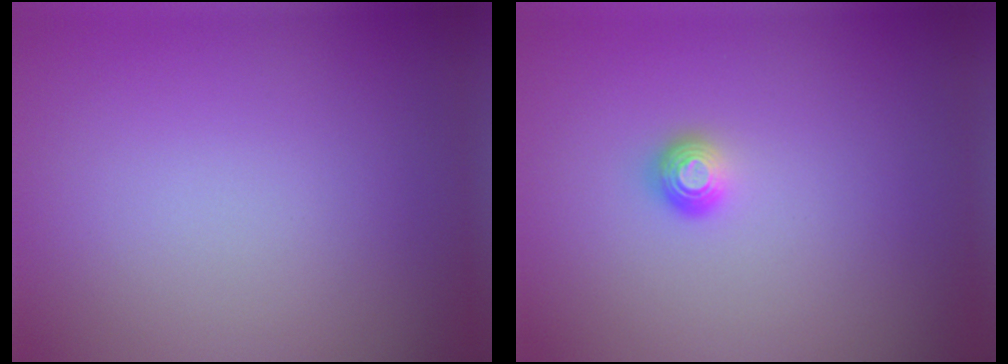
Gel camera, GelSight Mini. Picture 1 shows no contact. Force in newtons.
{"total": 1.0, "press": 0.9, "slide": 0.4}